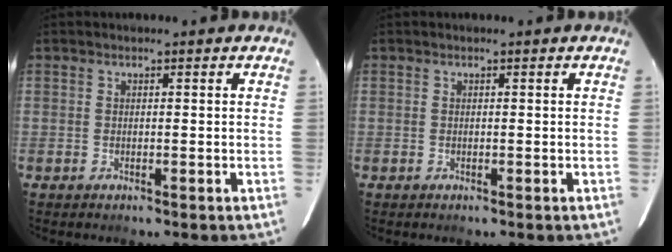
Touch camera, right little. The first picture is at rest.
{"total": 0.0}